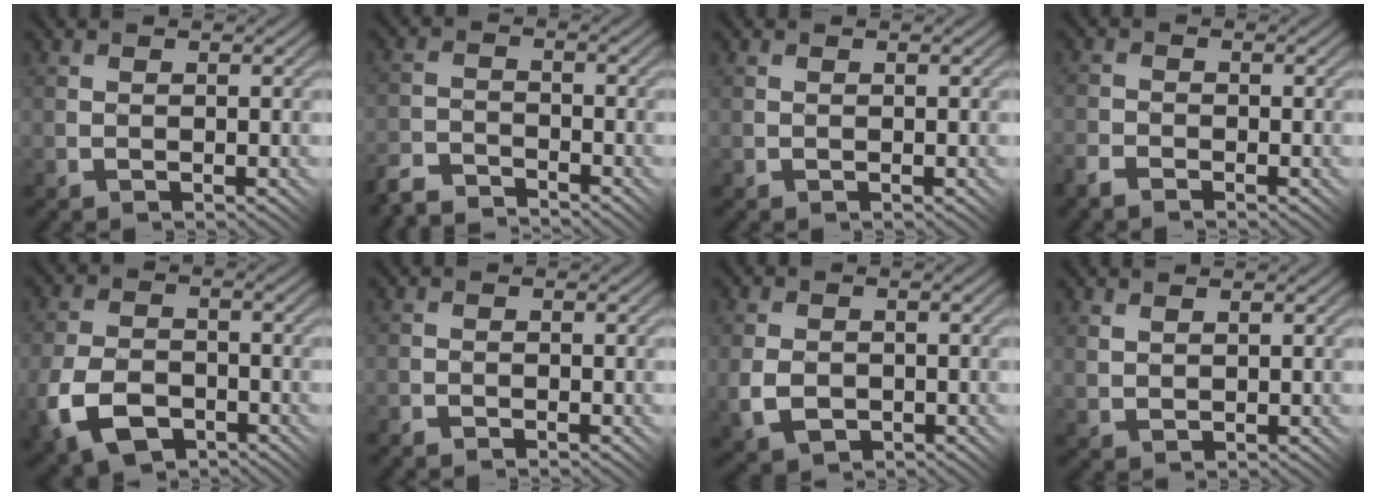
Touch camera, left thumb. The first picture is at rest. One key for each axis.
{"total": 4.7, "fx": -4.6, "fy": 0.8, "fz": 0.7, "tx": -0.014, "ty": 0.000, "tz": -0.100}
{"total": 0.0}
{"total": 2.8, "fx": -2.3, "fy": 1.3, "fz": 1.1, "tx": -0.030, "ty": -0.001, "tz": -0.053}
{"total": 8.7, "fx": -4.1, "fy": 5.5, "fz": 5.3, "tx": -0.137, "ty": -0.017, "tz": -0.081}
{"total": 0.8, "fx": -0.8, "fy": 0.0, "fz": -0.2, "tx": 0.002, "ty": 0.003, "tz": -0.020}
{"total": 5.0, "fx": -1.2, "fy": 3.8, "fz": 3.0, "tx": -0.074, "ty": -0.019, "tz": -0.017}
{"total": 1.5, "fx": 1.3, "fy": 0.3, "fz": 0.7, "tx": -0.021, "ty": 0.001, "tz": 0.027}